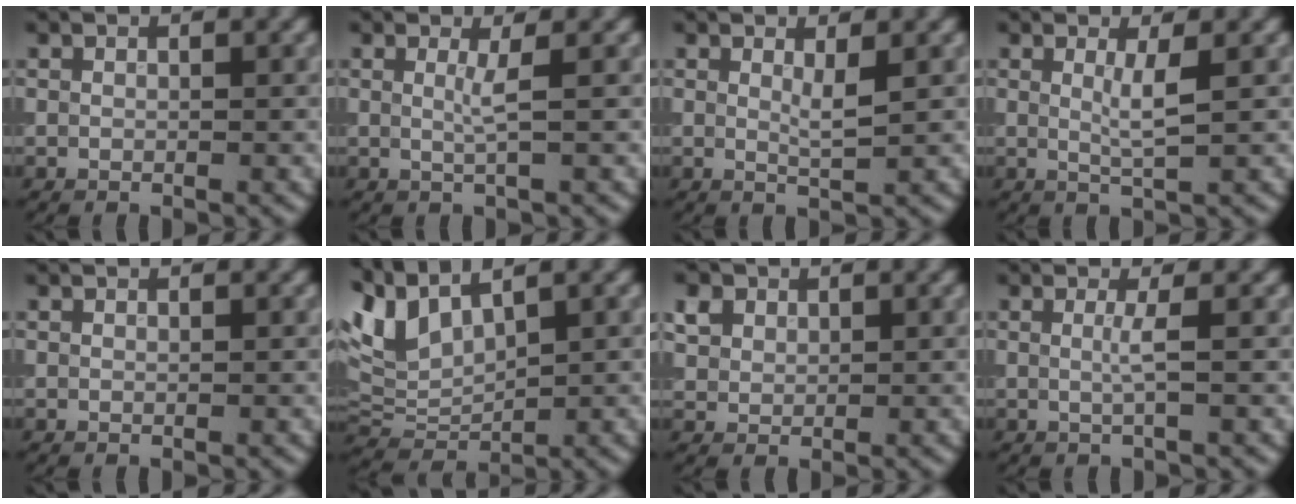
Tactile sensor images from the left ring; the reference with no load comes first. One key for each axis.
{"total": 1.5, "fx": 0.2, "fy": 0.3, "fz": 1.5, "tx": -0.027, "ty": -0.004, "tz": -0.001}
{"total": 1.6, "fx": 0.6, "fy": 0.2, "fz": 1.5, "tx": -0.026, "ty": -0.006, "tz": 0.008}
{"total": 2.3, "fx": 0.5, "fy": 0.4, "fz": 2.2, "tx": -0.041, "ty": -0.005, "tz": 0.007}
{"total": 0.0}
{"total": 5.2, "fx": 3.0, "fy": 2.6, "fz": 3.4, "tx": -0.082, "ty": 0.011, "tz": 0.057}
{"total": 1.8, "fx": 0.9, "fy": 1.5, "fz": 0.6, "tx": -0.019, "ty": 0.003, "tz": 0.018}
{"total": 1.5, "fx": 0.1, "fy": 0.2, "fz": 1.5, "tx": -0.027, "ty": -0.001, "tz": -0.004}